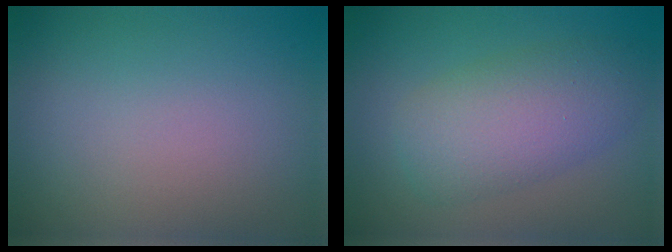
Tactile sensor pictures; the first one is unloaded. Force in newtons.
{"total": 5.8, "press": 5.8, "slide": 0.3}